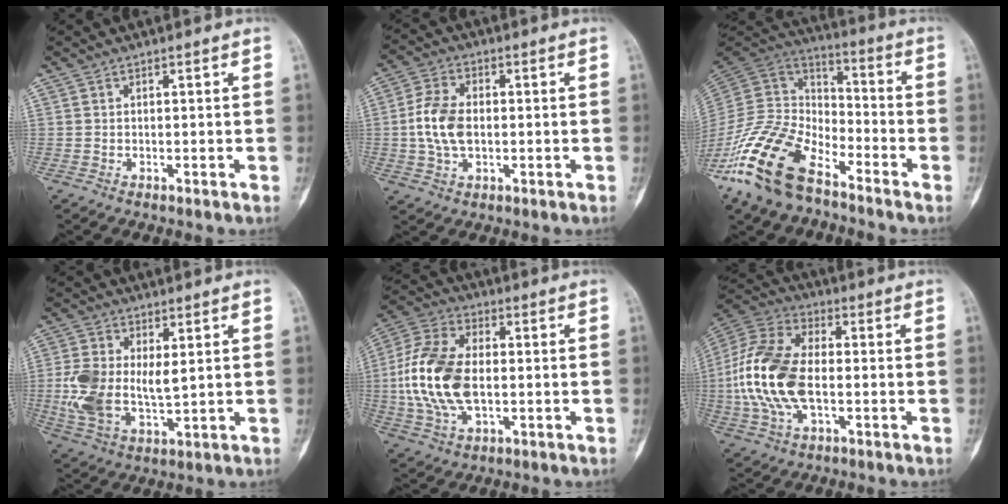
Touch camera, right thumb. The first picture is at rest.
{"total": 8.8, "force": [-0.3, 5.5, 6.9], "torque": [-0.139, 0.010, -0.009]}
{"total": 18.9, "force": [-12.1, 9.4, 11.1], "torque": [-0.208, 0.065, -0.237]}
{"total": 11.6, "force": [0.9, 6.5, 9.6], "torque": [-0.196, -0.009, 0.027]}
{"total": 16.9, "force": [-0.7, 9.8, 13.7], "torque": [-0.287, 0.012, -0.013]}
{"total": 18.1, "force": [-1.8, 10.0, 14.9], "torque": [-0.323, 0.018, -0.035]}